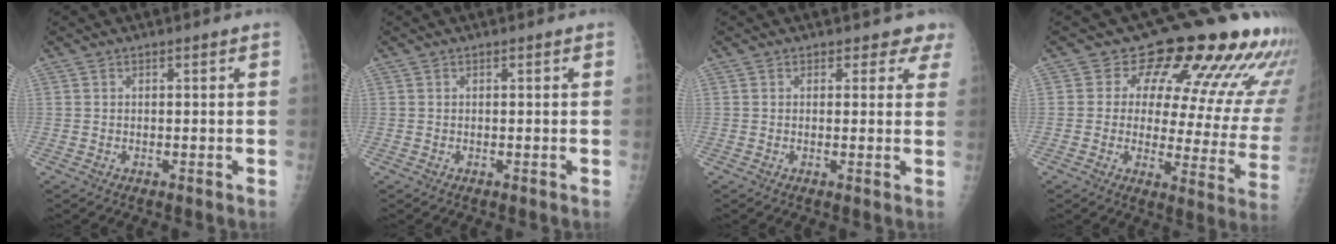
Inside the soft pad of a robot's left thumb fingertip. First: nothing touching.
{"total": 0.0}
{"total": 3.3, "force": [2.7, 1.9, 0.1], "torque": [0.034, -0.014, 0.009]}
{"total": 19.3, "force": [12.7, 7.8, 12.4], "torque": [-0.105, -0.067, 0.140]}